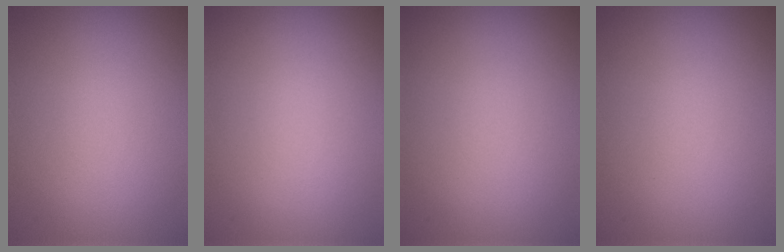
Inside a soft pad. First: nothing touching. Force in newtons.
{"total": 0.0}
{"total": 0.0}
{"total": 0.0}